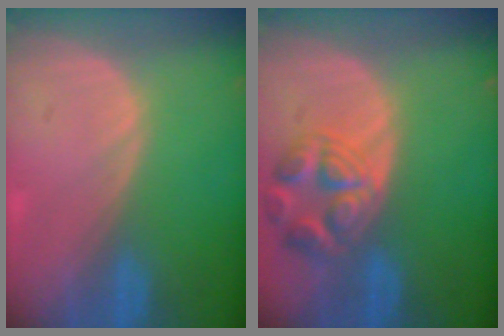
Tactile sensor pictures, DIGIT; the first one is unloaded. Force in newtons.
{"total": 7.4, "press": 6.6, "slide": 3.4}